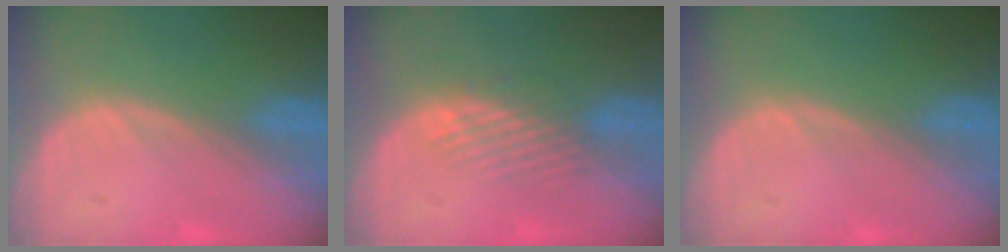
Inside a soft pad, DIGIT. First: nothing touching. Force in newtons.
{"total": 3.4, "press": 2.8, "slide": 1.9}
{"total": 0.0}